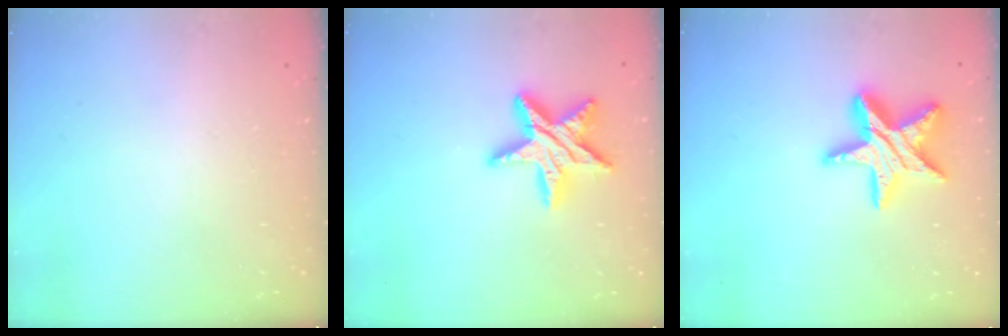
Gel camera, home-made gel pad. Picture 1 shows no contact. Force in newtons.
{"total": 14.6, "press": 14.6, "slide": 1.1}
{"total": 17.9, "press": 17.8, "slide": 1.3}